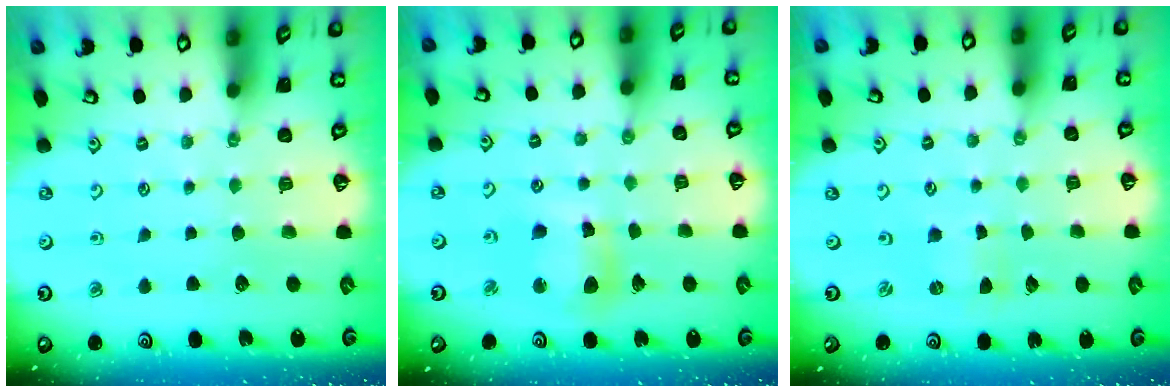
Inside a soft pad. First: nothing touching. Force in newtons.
{"total": 10.0, "press": 9.9, "slide": 1.2}
{"total": 0.6, "press": 0.6, "slide": 0.1}